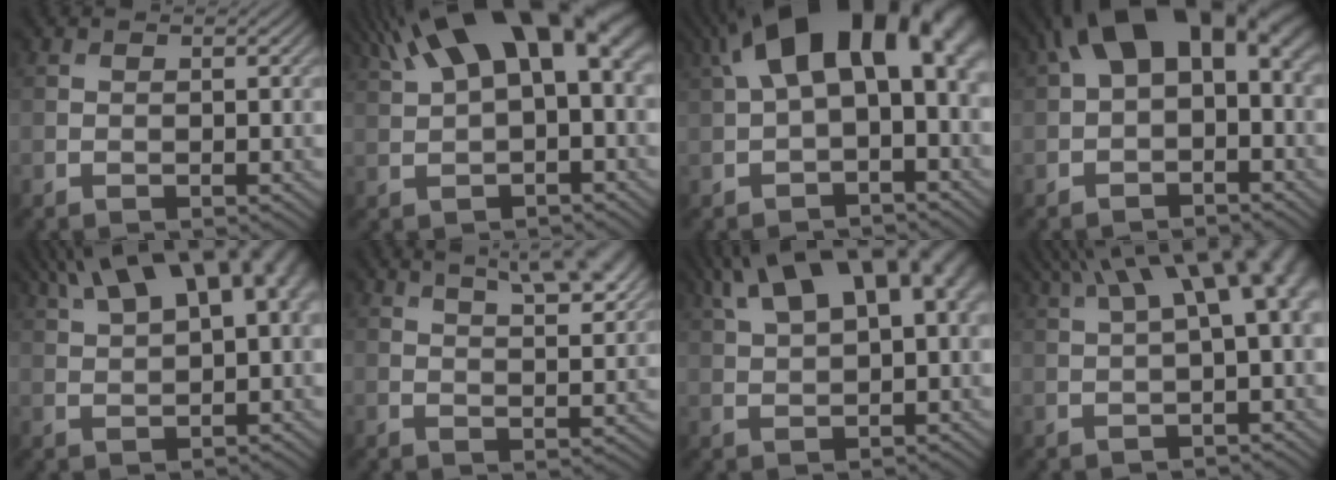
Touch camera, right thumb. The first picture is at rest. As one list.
[{"total": 15.4, "force": [6.3, 6.1, 12.6], "torque": [-0.222, 0.030, 0.108]}, {"total": 14.8, "force": [3.6, 7.9, 12.1], "torque": [-0.187, 0.026, 0.063]}, {"total": 12.3, "force": [2.5, 7.1, 9.7], "torque": [-0.165, 0.012, 0.042]}, {"total": 15.6, "force": [7.3, 6.9, 11.9], "torque": [-0.194, 0.050, 0.106]}, {"total": 9.2, "force": [6.0, 2.8, 6.4], "torque": [-0.090, 0.018, 0.081]}, {"total": 16.7, "force": [7.6, 7.8, 12.7], "torque": [-0.217, 0.063, 0.109]}, {"total": 12.2, "force": [4.5, 3.8, 10.6], "torque": [-0.154, 0.029, 0.078]}]